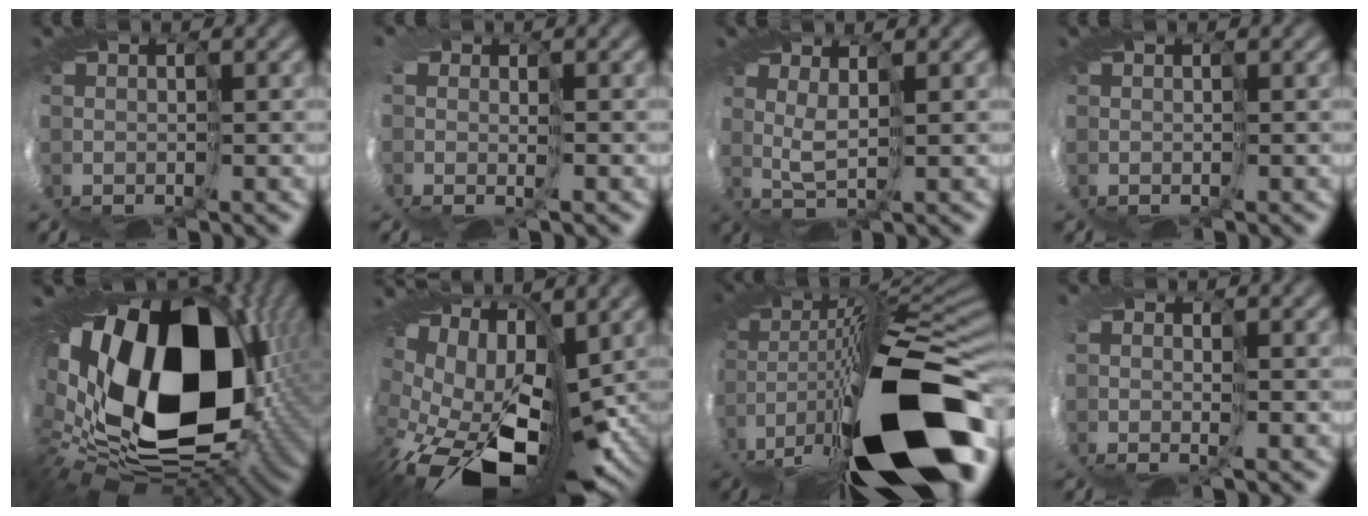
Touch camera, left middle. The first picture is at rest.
{"total": 2.5, "force": [-0.2, 1.6, 1.9], "torque": [-0.046, -0.008, 0.000]}
{"total": 1.4, "force": [0.8, -0.9, 0.7], "torque": [-0.042, 0.002, 0.010]}
{"total": 0.0}
{"total": 17.1, "force": [2.3, 11.6, 12.4], "torque": [-0.271, -0.036, 0.059]}
{"total": 14.0, "force": [-1.9, 7.8, 11.4], "torque": [-0.183, -0.042, 0.006]}
{"total": 16.5, "force": [-3.0, 6.1, 15.1], "torque": [-0.281, -0.035, -0.038]}
{"total": 1.2, "force": [0.0, 0.4, 1.1], "torque": [-0.025, -0.009, 0.001]}